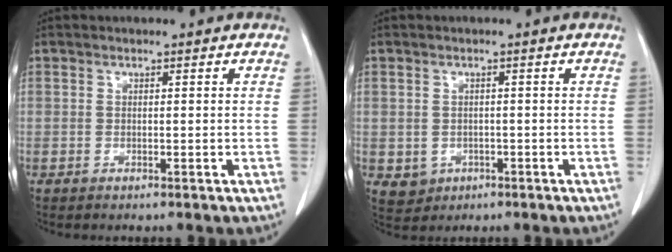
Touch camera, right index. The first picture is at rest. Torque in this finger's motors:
{"motor_torque": [-0.04, 0.00, -0.11, -0.09]}